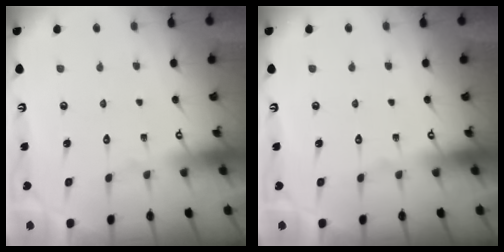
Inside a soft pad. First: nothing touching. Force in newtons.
{"total": 0.0}